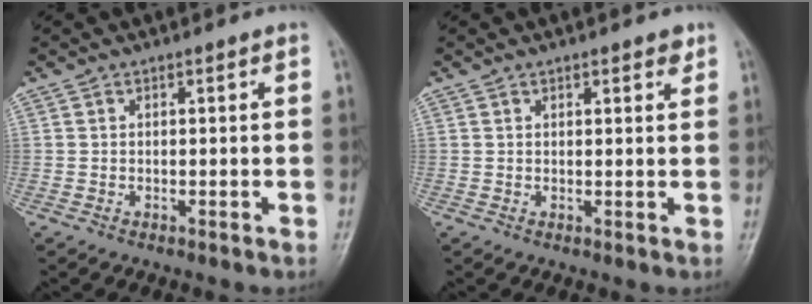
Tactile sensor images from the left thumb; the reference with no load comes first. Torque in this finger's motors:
{"motor_torque": [-0.07, 0.00, 0.02, 0.11, 0.06]}